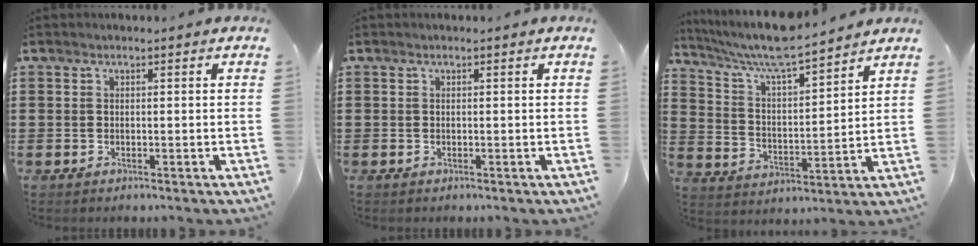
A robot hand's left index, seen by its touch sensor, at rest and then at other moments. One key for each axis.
{"total": 0.0}
{"total": 7.9, "fx": 7.1, "fy": 0.6, "fz": 3.5, "tx": -0.095, "ty": -0.034, "tz": 0.120}